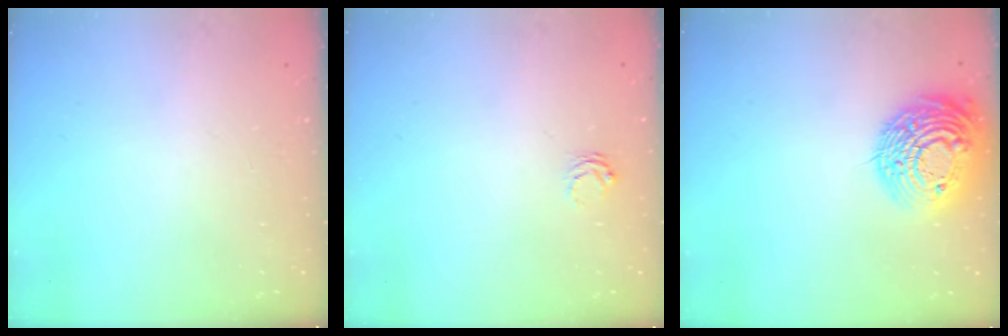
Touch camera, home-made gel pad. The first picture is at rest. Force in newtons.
{"total": 2.5, "press": 2.5, "slide": 0.2}
{"total": 17.9, "press": 17.8, "slide": 1.5}